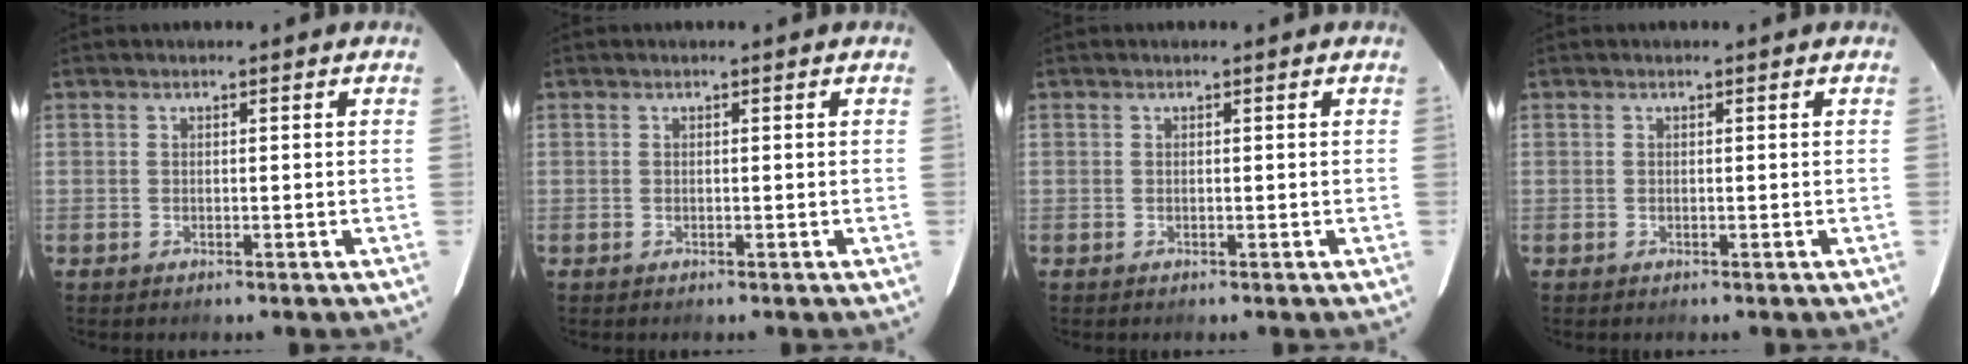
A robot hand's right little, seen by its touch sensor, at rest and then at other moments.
{"total": 0.0}
{"total": 0.0}
{"total": 0.0}